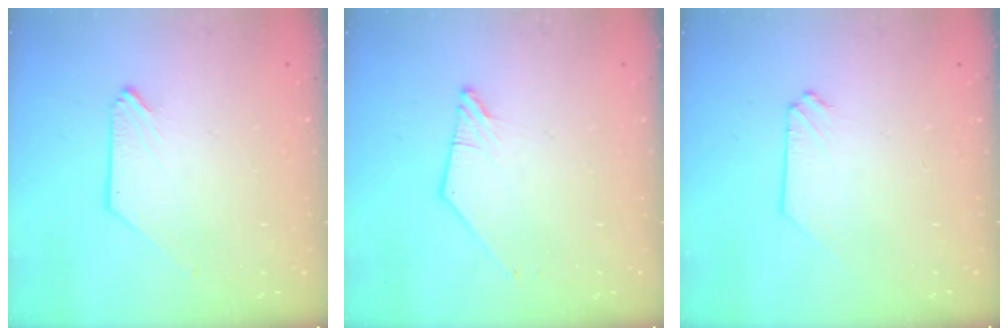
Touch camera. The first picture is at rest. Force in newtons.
{"total": 0.8, "press": 0.8, "slide": 0.2}
{"total": 0.0}